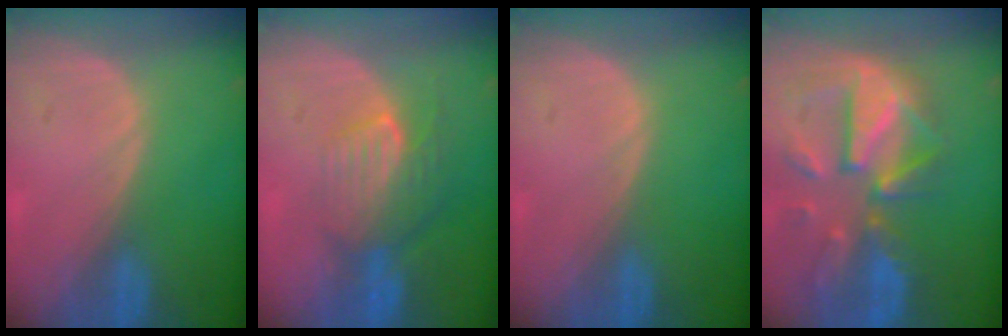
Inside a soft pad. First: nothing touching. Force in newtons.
{"total": 8.1, "press": 7.1, "slide": 3.7}
{"total": 0.0}
{"total": 12.2, "press": 10.6, "slide": 5.9}